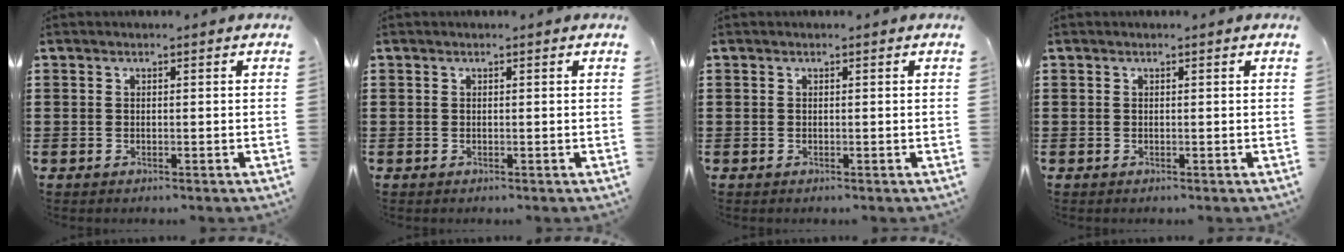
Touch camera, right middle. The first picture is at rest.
{"total": 0.0}
{"total": 0.0}
{"total": 0.0}